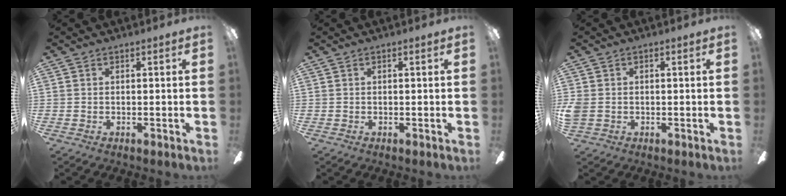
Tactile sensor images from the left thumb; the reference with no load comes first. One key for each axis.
{"total": 0.0}
{"total": 2.9, "fx": -0.4, "fy": 2.4, "fz": 1.5, "tx": -0.032, "ty": 0.006, "tz": -0.007}